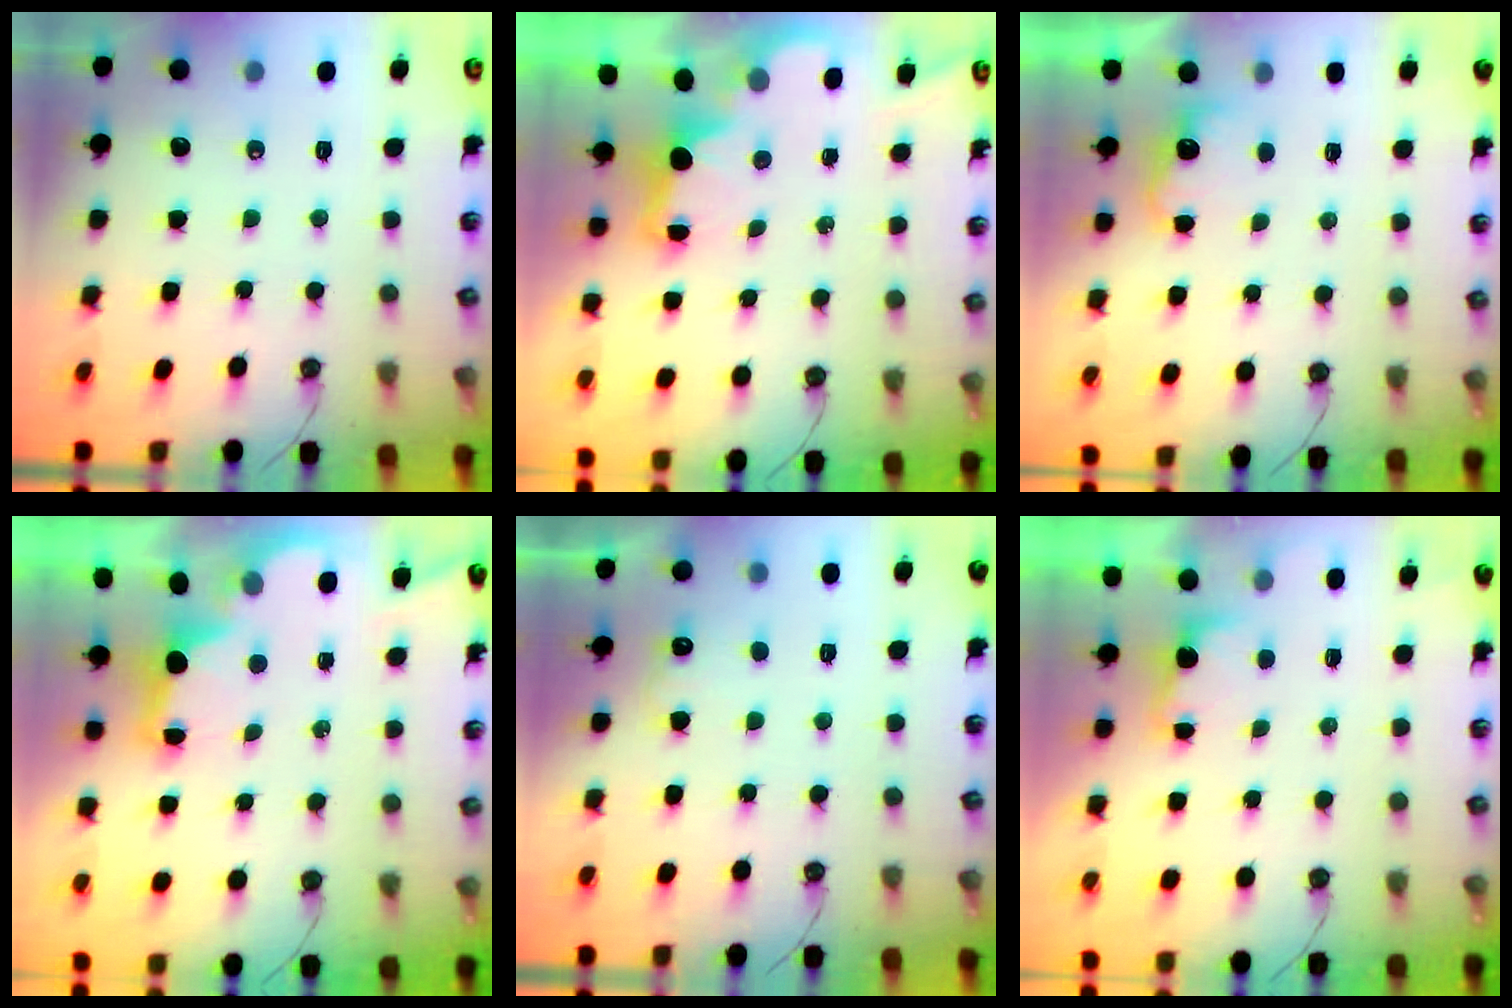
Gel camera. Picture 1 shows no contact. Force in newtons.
{"total": 2.0, "press": 1.9, "slide": 0.7}
{"total": 3.4, "press": 3.3, "slide": 1.0}
{"total": 2.5, "press": 2.4, "slide": 0.7}
{"total": 5.3, "press": 5.1, "slide": 1.2}
{"total": 2.6, "press": 2.4, "slide": 0.9}